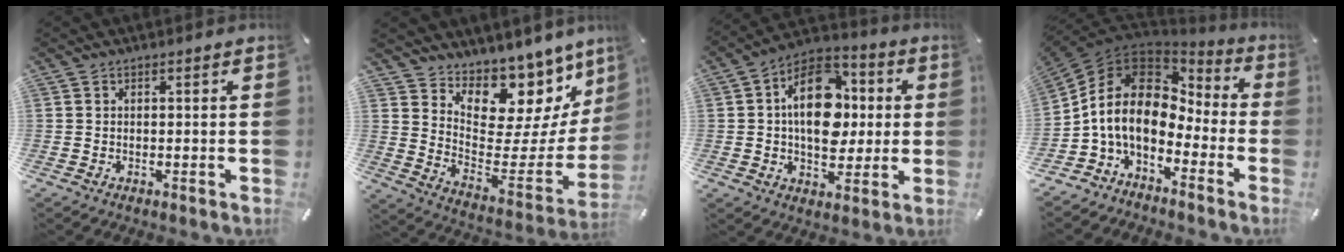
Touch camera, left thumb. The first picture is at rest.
{"total": 11.7, "force": [9.6, 6.4, 2.1], "torque": [-0.018, -0.115, 0.159]}
{"total": 17.9, "force": [1.4, 12.2, 13.1], "torque": [-0.210, -0.001, 0.023]}
{"total": 12.3, "force": [-1.4, 8.7, 8.6], "torque": [-0.200, 0.002, -0.032]}